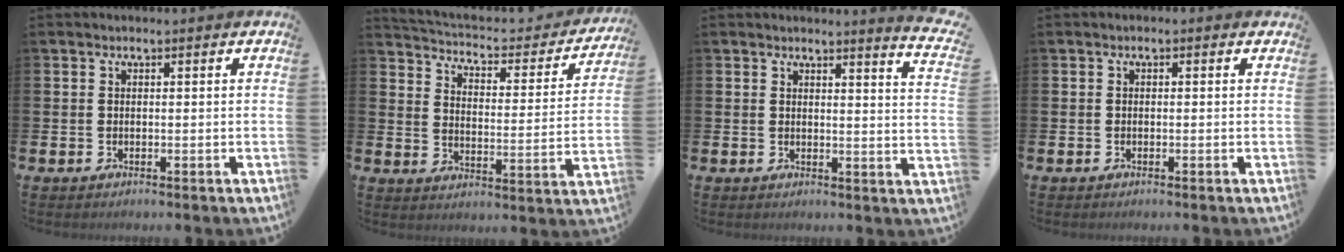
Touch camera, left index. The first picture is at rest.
{"total": 4.3, "force": [3.9, 1.6, 1.0], "torque": [-0.050, -0.036, 0.058]}
{"total": 2.9, "force": [2.7, -0.3, 0.8], "torque": [-0.007, -0.030, 0.042]}
{"total": 0.5, "force": [-0.4, 0.3, 0.1], "torque": [-0.009, 0.002, -0.008]}